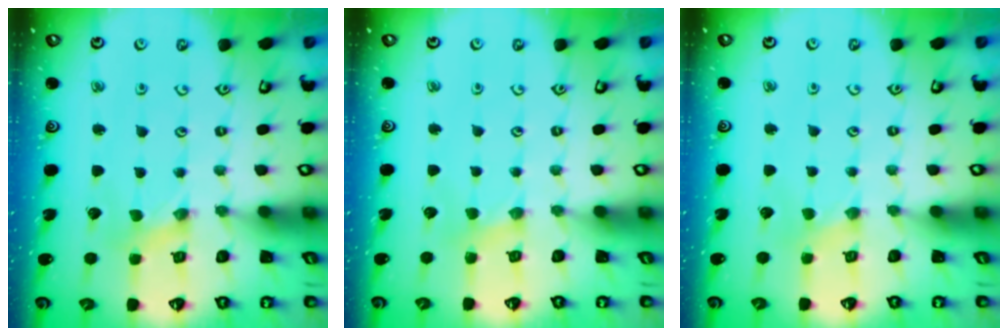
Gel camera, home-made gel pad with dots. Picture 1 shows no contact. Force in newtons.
{"total": 2.1, "press": 2.1, "slide": 0.4}
{"total": 0.7, "press": 0.7, "slide": 0.1}